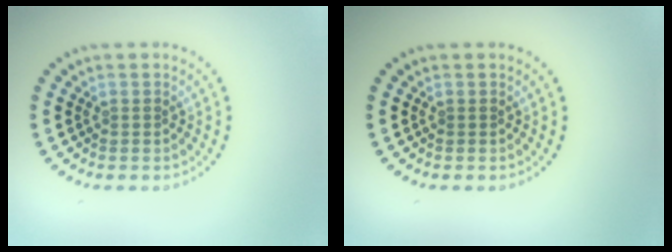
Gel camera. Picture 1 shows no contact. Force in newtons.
{"total": 0.0}